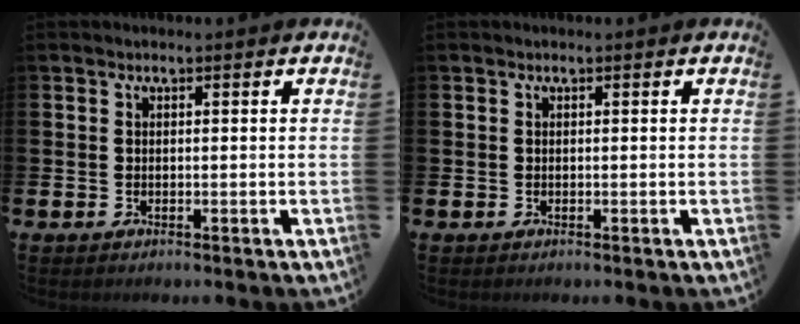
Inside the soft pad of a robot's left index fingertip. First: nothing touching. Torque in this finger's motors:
{"motor_torque": [-0.01, 0.00, 0.00, 0.00]}